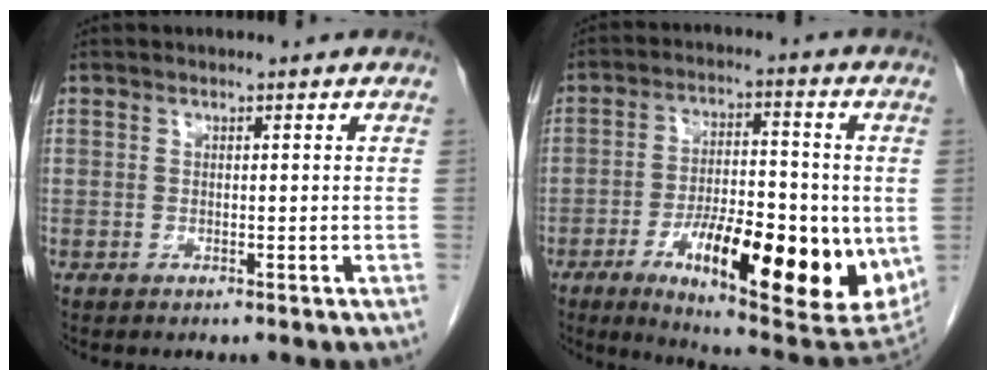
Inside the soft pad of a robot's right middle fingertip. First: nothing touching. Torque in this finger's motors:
{"motor_torque": [2.14, 0.00, 0.54, 0.21]}